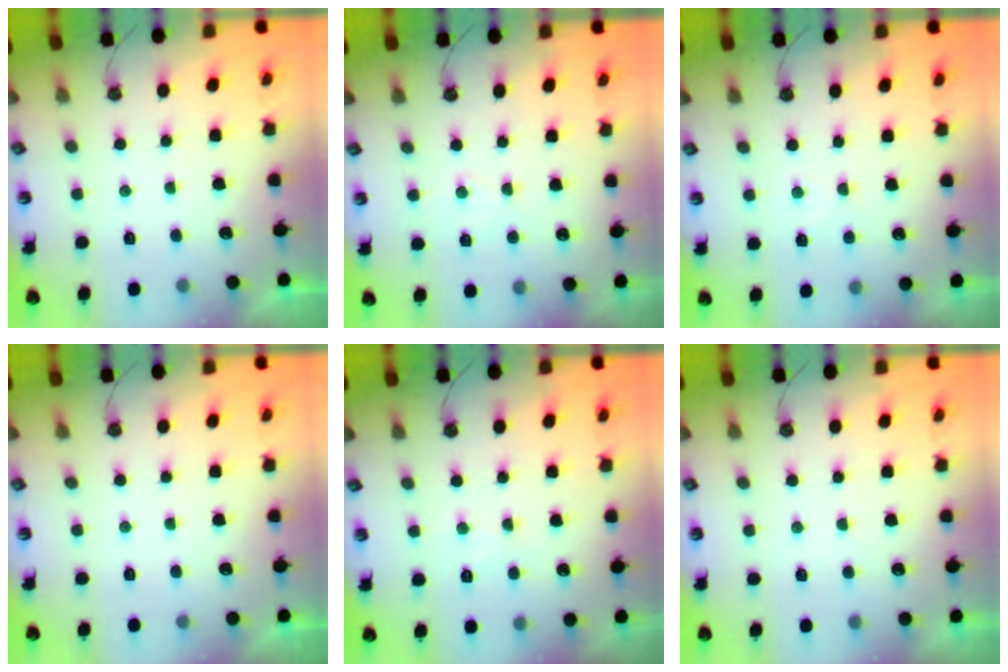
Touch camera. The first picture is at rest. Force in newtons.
{"total": 6.5, "press": 6.5, "slide": 0.8}
{"total": 3.9, "press": 3.8, "slide": 0.7}
{"total": 0.0}
{"total": 4.8, "press": 4.8, "slide": 0.3}
{"total": 3.0, "press": 2.9, "slide": 0.5}